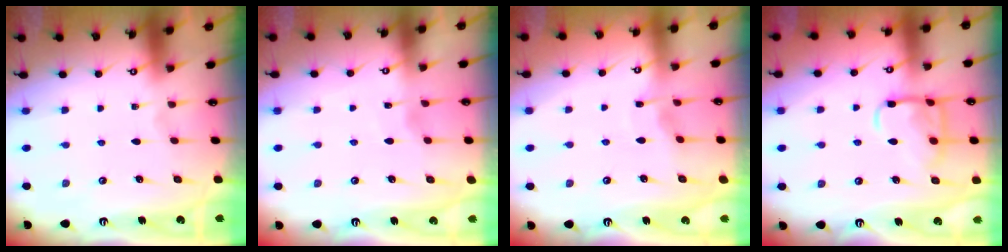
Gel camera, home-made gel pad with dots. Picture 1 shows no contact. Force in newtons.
{"total": 1.7, "press": 1.7, "slide": 0.3}
{"total": 2.4, "press": 2.4, "slide": 0.3}
{"total": 11.8, "press": 11.8, "slide": 1.0}